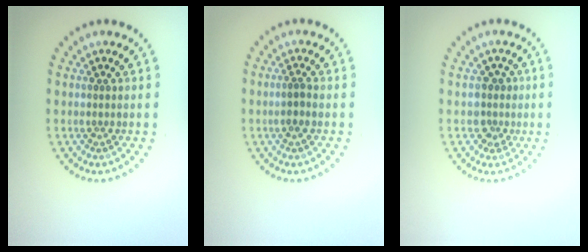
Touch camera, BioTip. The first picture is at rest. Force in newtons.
{"total": 1.0, "press": 0.8, "slide": 0.7}
{"total": 1.9, "press": 1.6, "slide": 1.0}